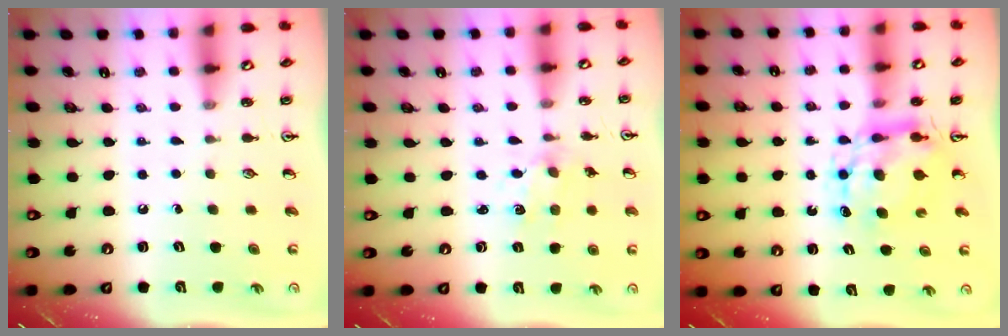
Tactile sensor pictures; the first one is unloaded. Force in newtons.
{"total": 2.0, "press": 2.0, "slide": 0.5}
{"total": 8.4, "press": 8.3, "slide": 0.7}